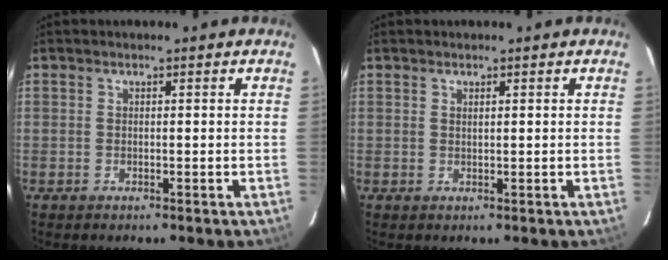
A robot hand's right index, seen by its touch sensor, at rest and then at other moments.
{"total": 0.9, "force": [0.7, -0.5, -0.2], "torque": [0.006, -0.002, 0.015]}